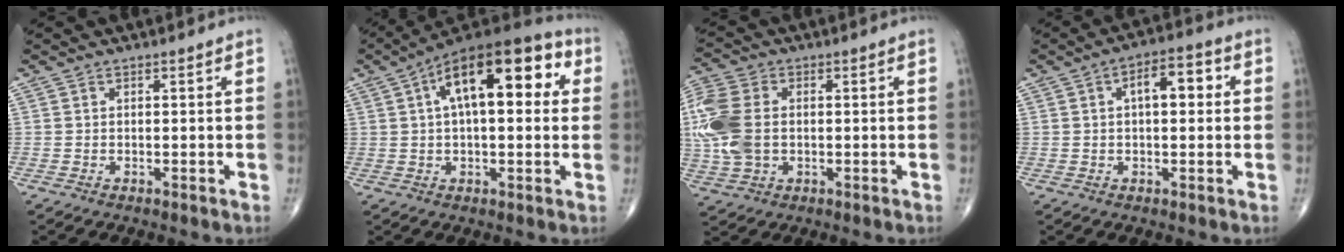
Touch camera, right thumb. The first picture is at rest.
{"total": 19.4, "force": [5.3, 8.6, 16.5], "torque": [-0.233, 0.031, 0.072]}
{"total": 13.5, "force": [0.3, 9.1, 9.9], "torque": [-0.252, 0.007, 0.009]}
{"total": 7.0, "force": [1.3, 3.3, 6.1], "torque": [-0.080, 0.018, 0.013]}